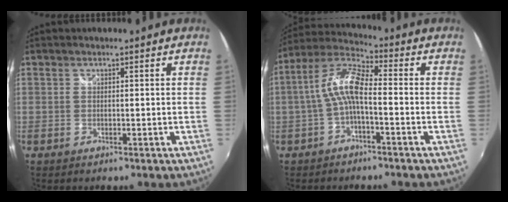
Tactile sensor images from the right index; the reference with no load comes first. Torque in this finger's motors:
{"motor_torque": [1.36, -0.24, 0.69, 0.19]}